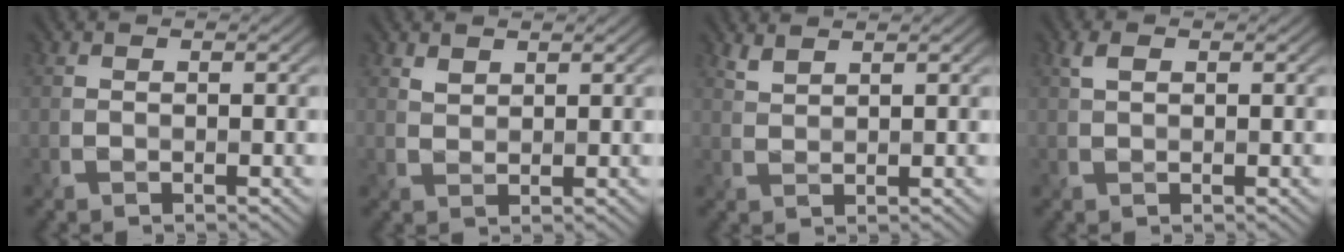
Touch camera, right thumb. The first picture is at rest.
{"total": 1.4, "force": [1.2, 0.7, 0.5], "torque": [-0.014, -0.002, 0.027]}
{"total": 1.7, "force": [1.5, 0.3, 0.7], "torque": [-0.021, 0.002, 0.036]}
{"total": 1.5, "force": [0.6, 0.7, 1.2], "torque": [-0.028, 0.004, 0.012]}